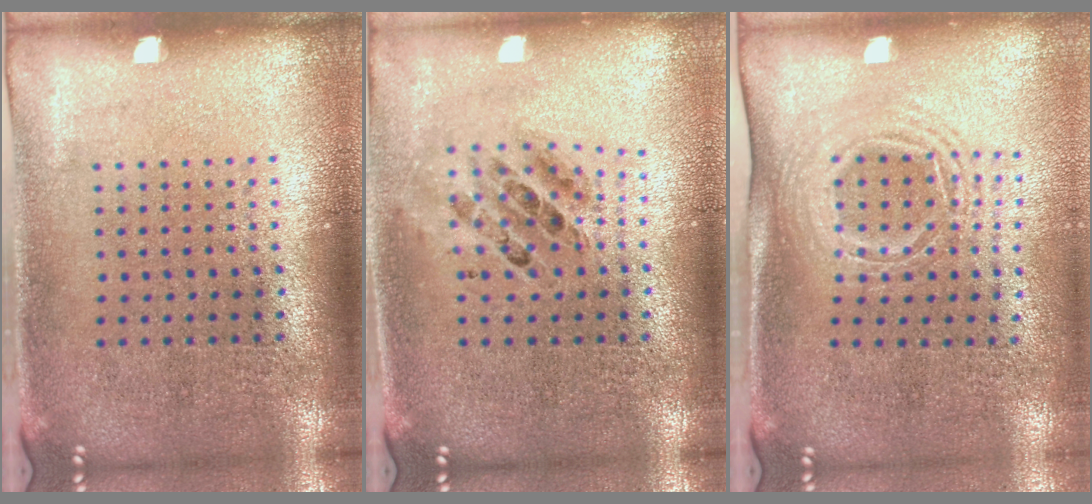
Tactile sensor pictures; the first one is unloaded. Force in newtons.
{"total": 0.6, "press": 0.6, "slide": 0.2}
{"total": 1.6, "press": 1.3, "slide": 1.0}